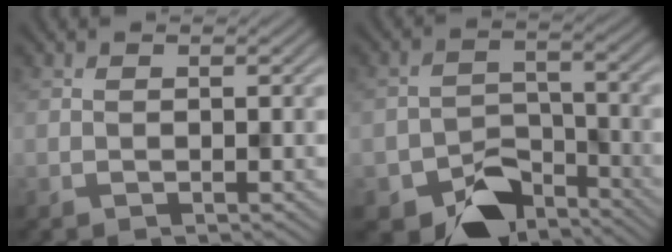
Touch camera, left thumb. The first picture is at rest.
{"total": 8.8, "force": [-6.3, 4.9, 3.7], "torque": [-0.057, -0.018, -0.107]}